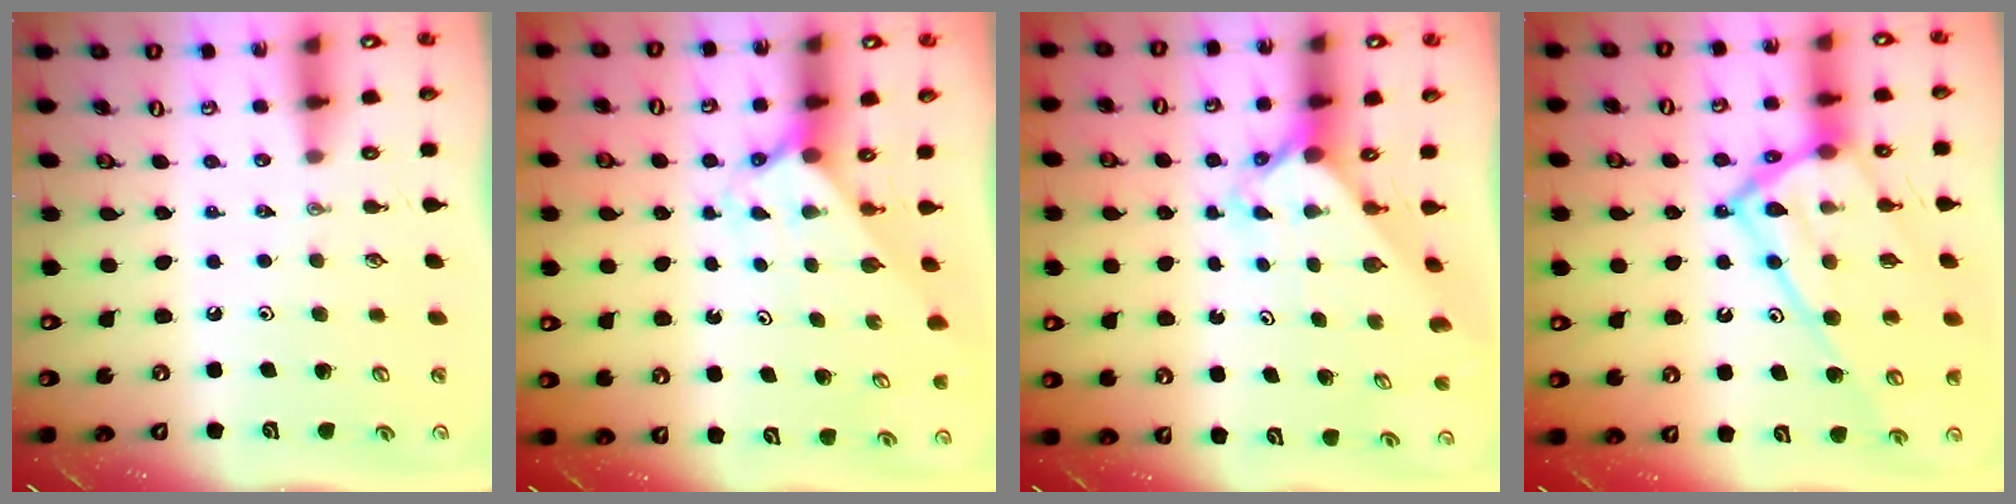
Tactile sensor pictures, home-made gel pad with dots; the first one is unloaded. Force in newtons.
{"total": 2.0, "press": 2.0, "slide": 0.2}
{"total": 2.4, "press": 2.4, "slide": 0.1}
{"total": 22.2, "press": 22.1, "slide": 1.9}